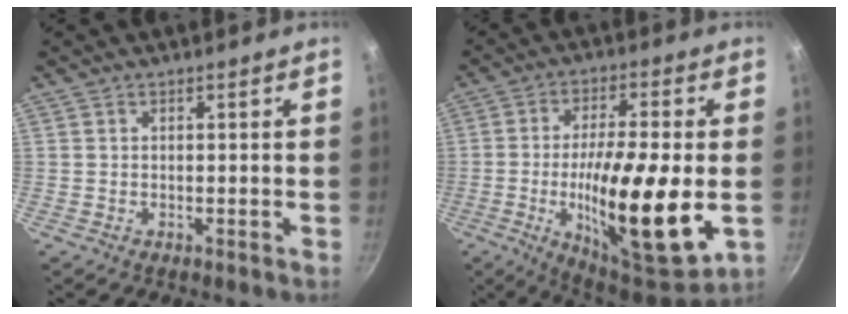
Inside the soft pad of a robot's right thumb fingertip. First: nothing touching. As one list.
[{"total": 21.8, "force": [-3.5, 5.9, 20.7], "torque": [-0.339, 0.001, -0.056]}]